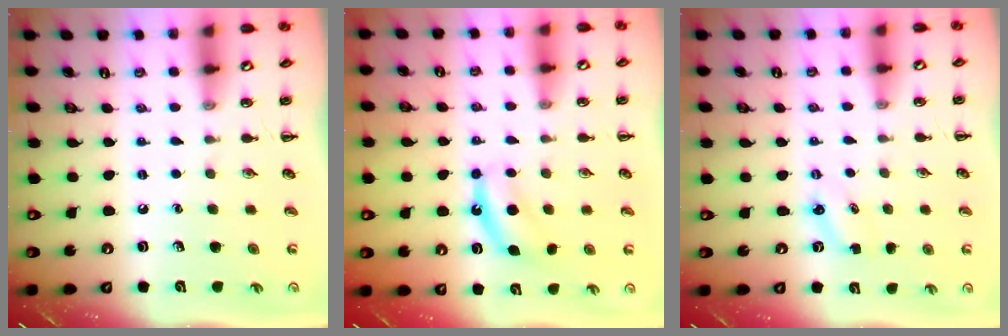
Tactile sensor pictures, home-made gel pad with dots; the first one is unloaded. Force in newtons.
{"total": 6.9, "press": 6.7, "slide": 1.3}
{"total": 2.8, "press": 2.7, "slide": 0.7}